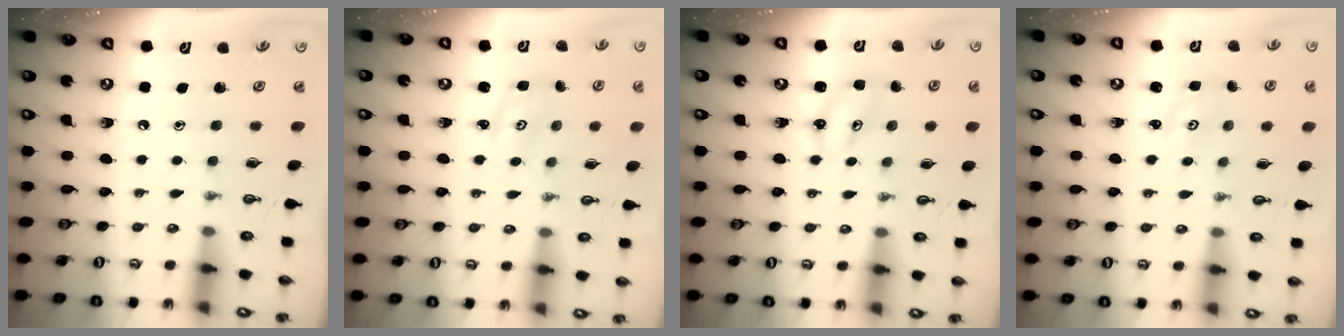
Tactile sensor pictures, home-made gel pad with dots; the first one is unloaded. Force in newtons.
{"total": 2.1, "press": 2.1, "slide": 0.3}
{"total": 4.5, "press": 4.4, "slide": 0.4}
{"total": 1.1, "press": 1.1, "slide": 0.3}